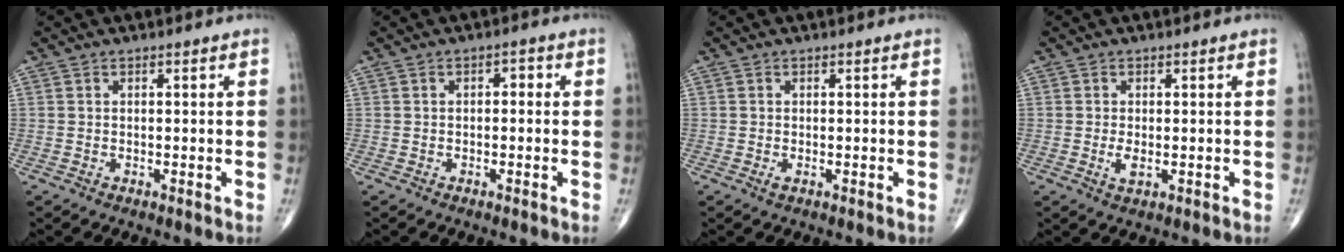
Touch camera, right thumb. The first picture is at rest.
{"total": 1.8, "force": [0.0, 1.1, 1.4], "torque": [-0.014, 0.008, -0.004]}
{"total": 0.5, "force": [-0.2, 0.2, 0.5], "torque": [-0.009, -0.003, -0.005]}
{"total": 2.0, "force": [-0.3, 0.8, 1.8], "torque": [-0.040, -0.007, -0.005]}